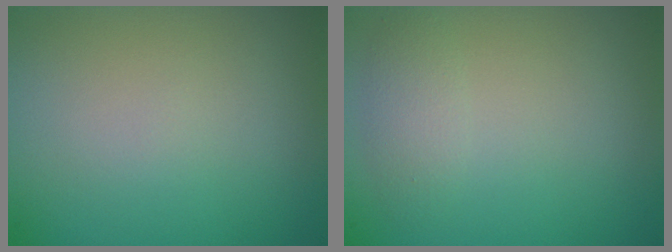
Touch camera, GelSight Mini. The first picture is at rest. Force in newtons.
{"total": 1.6, "press": 1.6, "slide": 0.1}